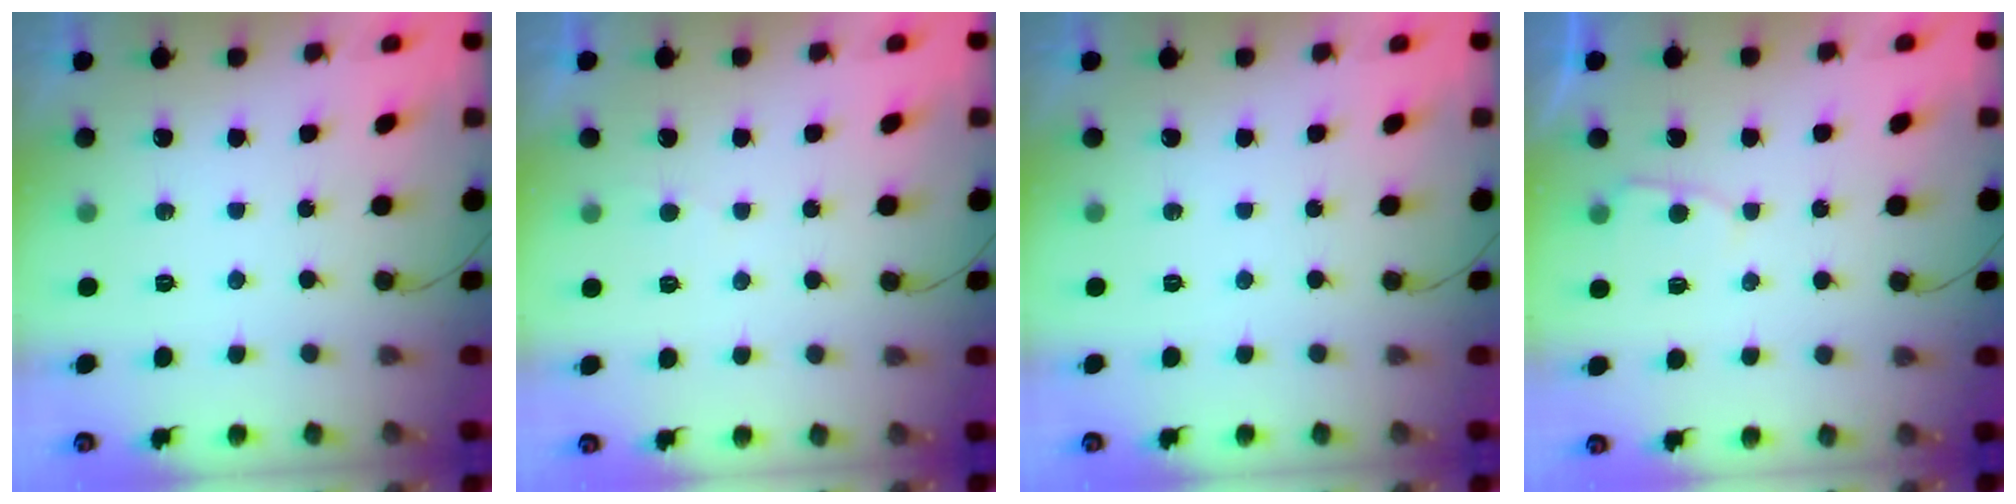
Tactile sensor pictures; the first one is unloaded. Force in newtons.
{"total": 1.6, "press": 1.6, "slide": 0.2}
{"total": 0.0}
{"total": 2.7, "press": 2.7, "slide": 0.3}